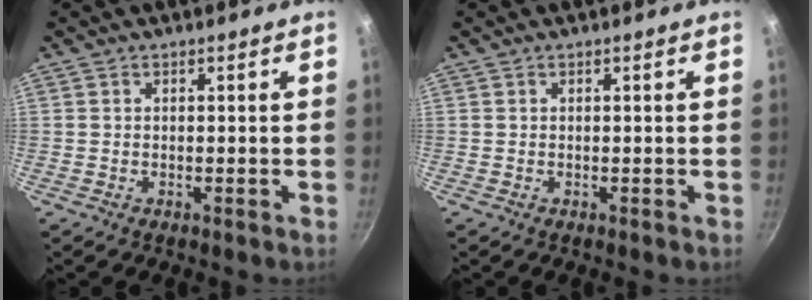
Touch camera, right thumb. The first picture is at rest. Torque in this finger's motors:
{"motor_torque": [-0.11, -0.09, 0.23, 0.01, 0.01]}